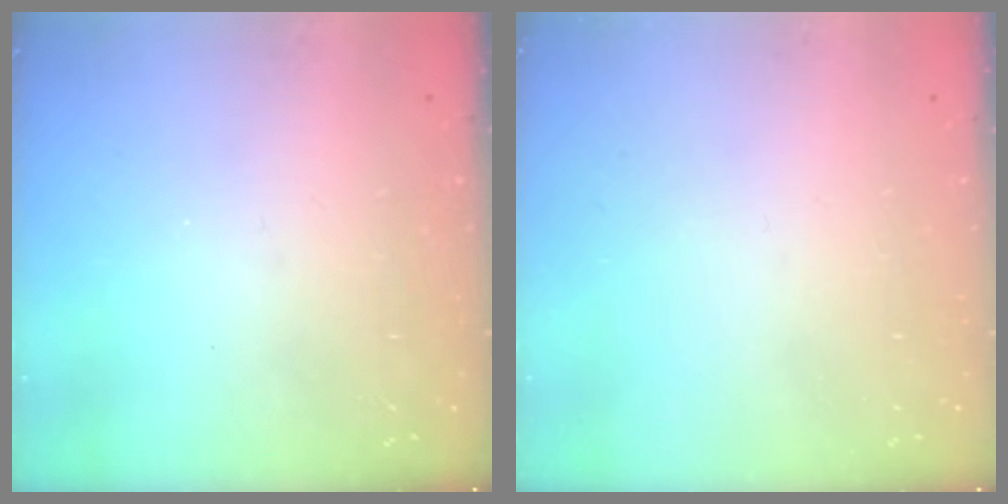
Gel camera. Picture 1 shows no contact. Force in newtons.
{"total": 0.0}